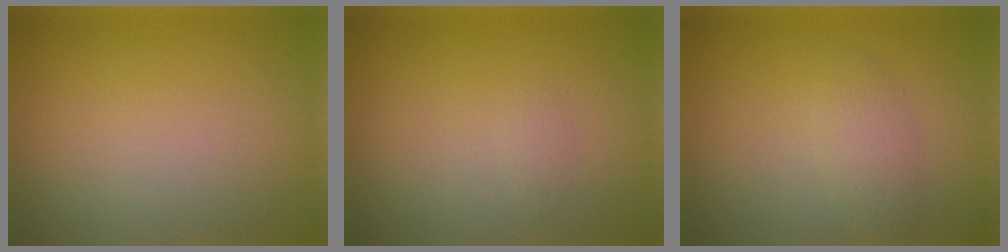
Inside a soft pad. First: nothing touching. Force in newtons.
{"total": 0.5, "press": 0.5, "slide": 0.1}
{"total": 1.7, "press": 1.7, "slide": 0.0}